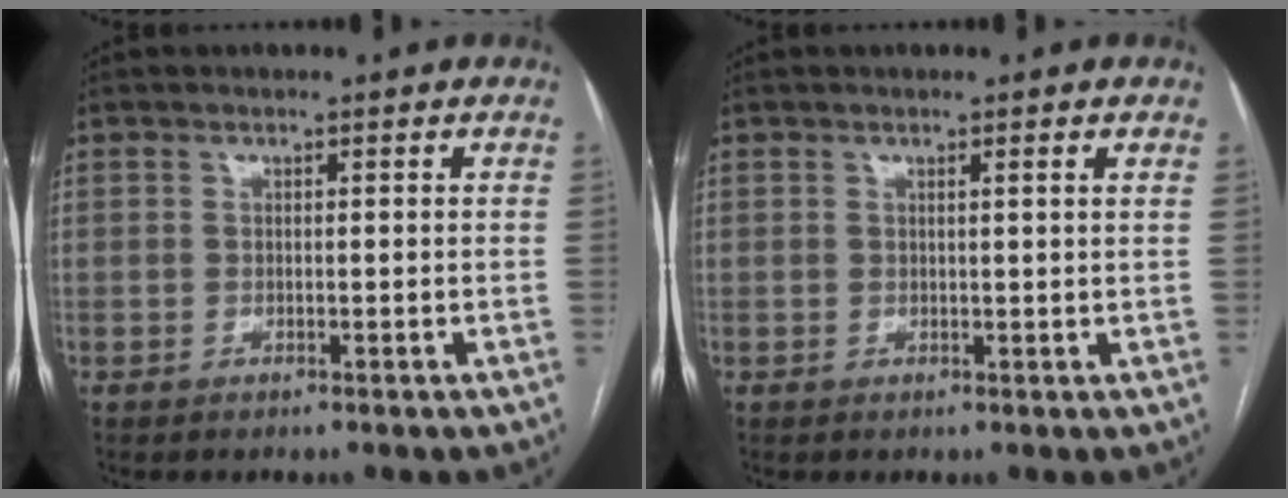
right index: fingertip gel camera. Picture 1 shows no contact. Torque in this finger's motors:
{"motor_torque": [-0.13, -0.08, -0.03, -0.01]}